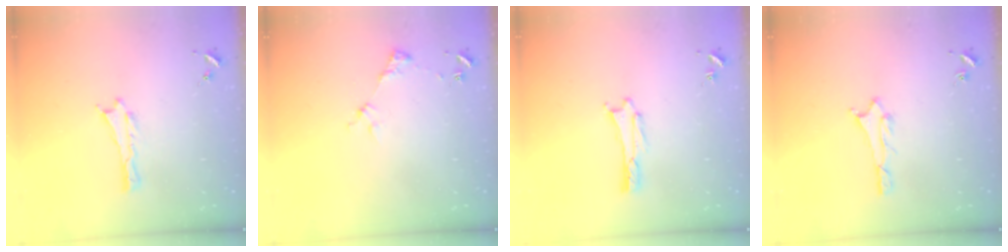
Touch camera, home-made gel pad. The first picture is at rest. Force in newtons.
{"total": 2.9, "press": 2.9, "slide": 0.4}
{"total": 1.1, "press": 1.1, "slide": 0.1}
{"total": 1.5, "press": 1.5, "slide": 0.1}